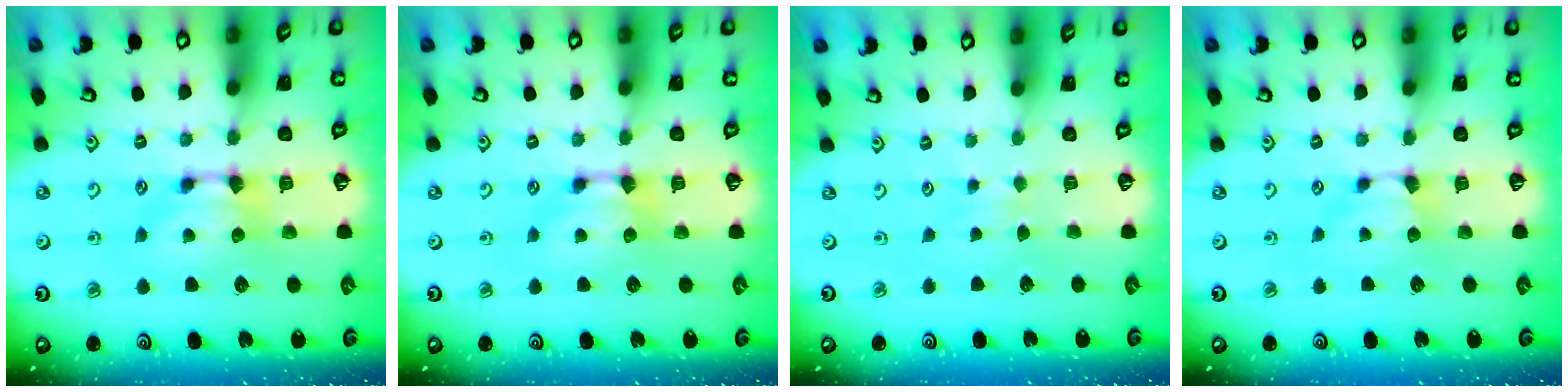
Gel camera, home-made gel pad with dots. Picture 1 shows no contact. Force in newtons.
{"total": 0.0}
{"total": 3.2, "press": 3.2, "slide": 0.3}
{"total": 1.1, "press": 1.0, "slide": 0.2}